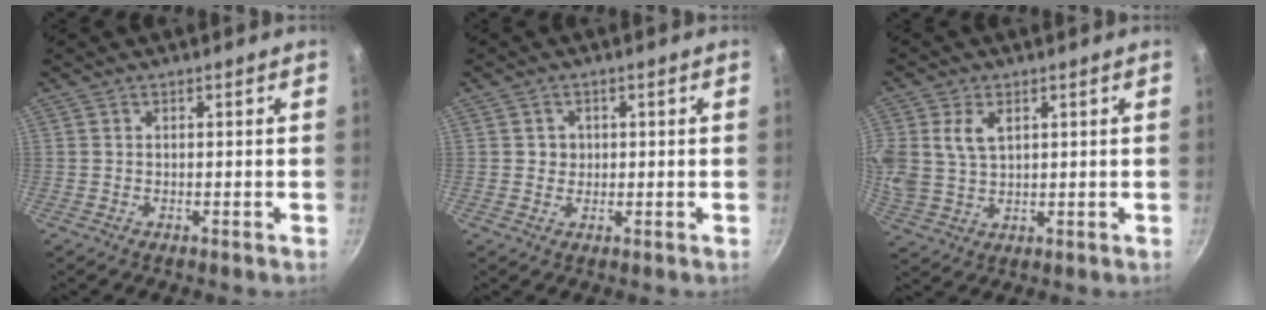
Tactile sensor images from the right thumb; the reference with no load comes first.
{"total": 2.1, "force": [0.3, 2.0, 0.5], "torque": [0.006, 0.003, 0.003]}
{"total": 9.1, "force": [3.0, 6.2, 6.0], "torque": [-0.125, -0.001, 0.061]}